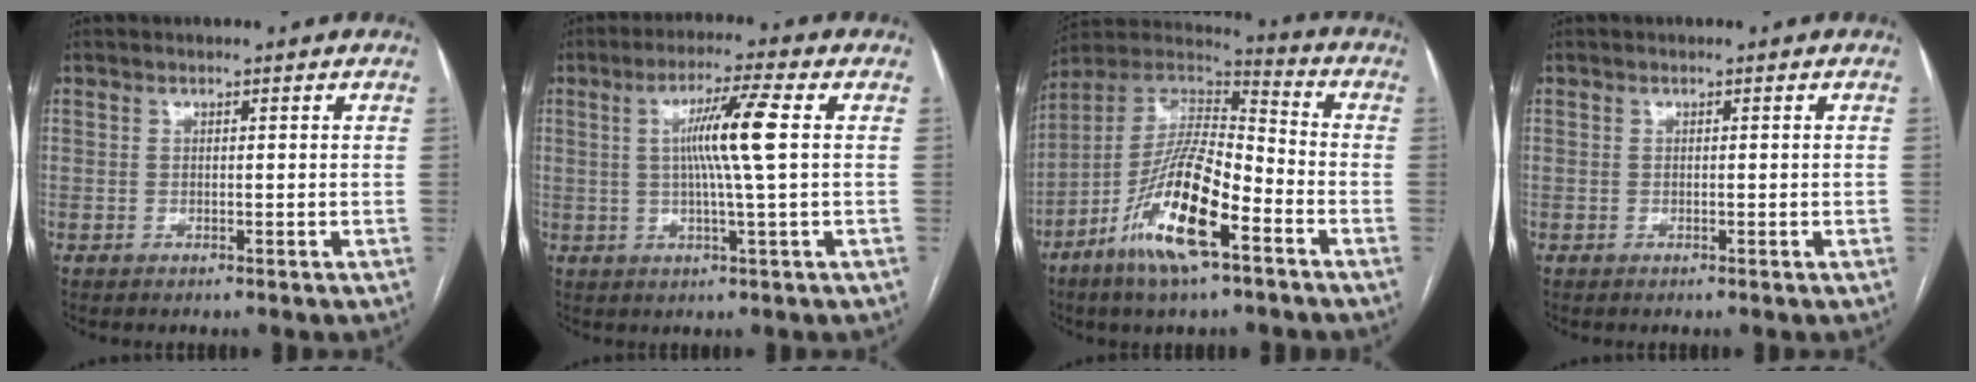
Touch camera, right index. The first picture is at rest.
{"total": 8.1, "force": [1.1, -1.0, 7.9], "torque": [-0.144, 0.002, 0.020]}
{"total": 16.8, "force": [-7.9, 3.6, 14.4], "torque": [-0.280, -0.007, -0.142]}
{"total": 0.7, "force": [-0.1, 0.1, 0.7], "torque": [-0.014, 0.001, 0.001]}